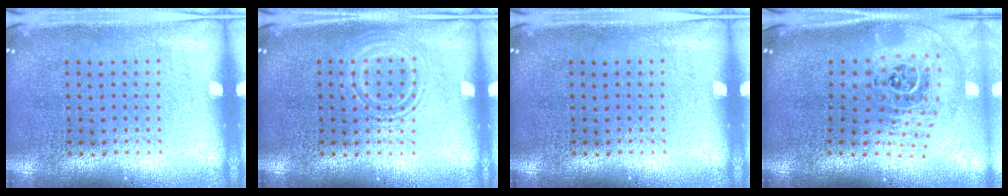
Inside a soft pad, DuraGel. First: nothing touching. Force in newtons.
{"total": 2.1, "press": 2.1, "slide": 0.3}
{"total": 0.0}
{"total": 2.8, "press": 1.9, "slide": 2.1}